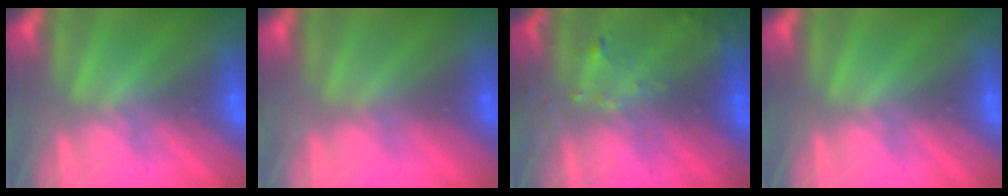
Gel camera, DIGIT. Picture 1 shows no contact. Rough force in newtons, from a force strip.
{"total": 5.4}
{"total": 6.3}
{"total": 0.0}